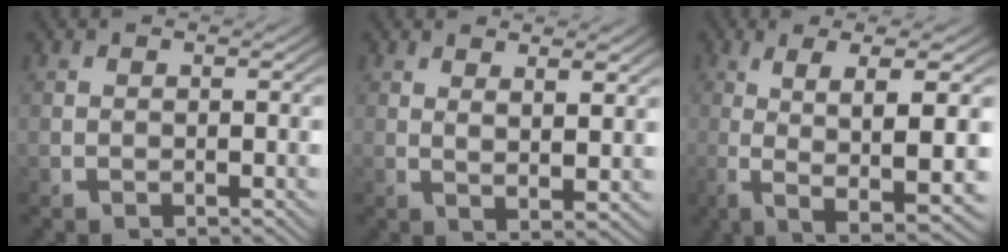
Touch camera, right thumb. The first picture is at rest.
{"total": 2.7, "force": [1.8, 0.3, 2.0], "torque": [-0.035, -0.007, 0.037]}
{"total": 9.2, "force": [-1.3, 2.9, 8.6], "torque": [-0.157, -0.022, -0.002]}